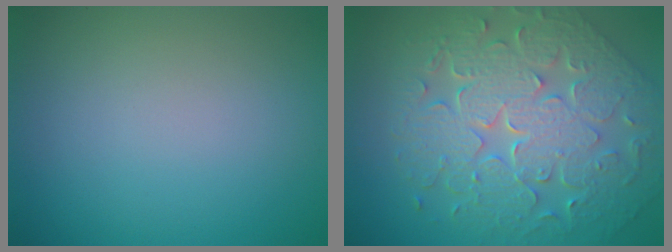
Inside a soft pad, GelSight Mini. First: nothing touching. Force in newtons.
{"total": 9.1, "press": 6.7, "slide": 6.2}